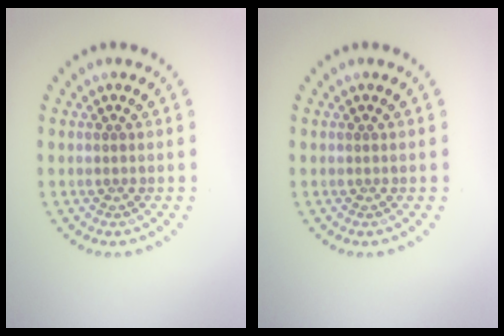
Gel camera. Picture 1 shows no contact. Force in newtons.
{"total": 0.0}